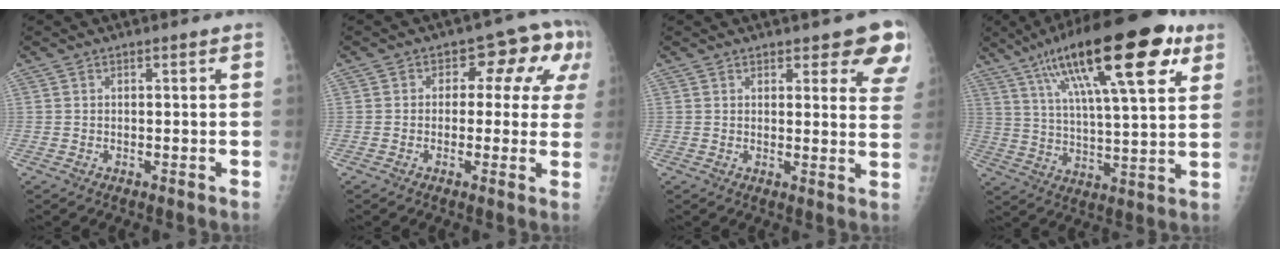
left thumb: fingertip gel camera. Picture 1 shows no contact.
{"total": 9.5, "force": [2.0, 6.1, 7.0], "torque": [-0.032, 0.025, 0.014]}
{"total": 8.6, "force": [6.7, 3.2, 4.3], "torque": [-0.009, -0.036, 0.060]}
{"total": 25.2, "force": [12.8, 7.0, 20.5], "torque": [-0.321, -0.009, 0.206]}